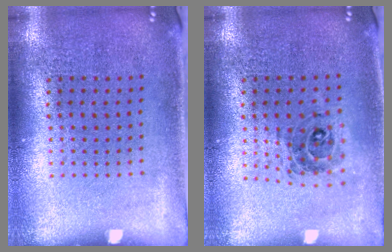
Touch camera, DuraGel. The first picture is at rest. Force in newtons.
{"total": 0.7, "press": 0.7, "slide": 0.0}